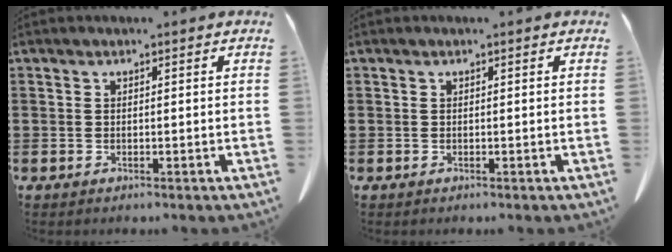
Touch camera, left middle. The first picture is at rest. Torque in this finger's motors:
{"motor_torque": [0.01, 0.00, -0.01, 0.00]}